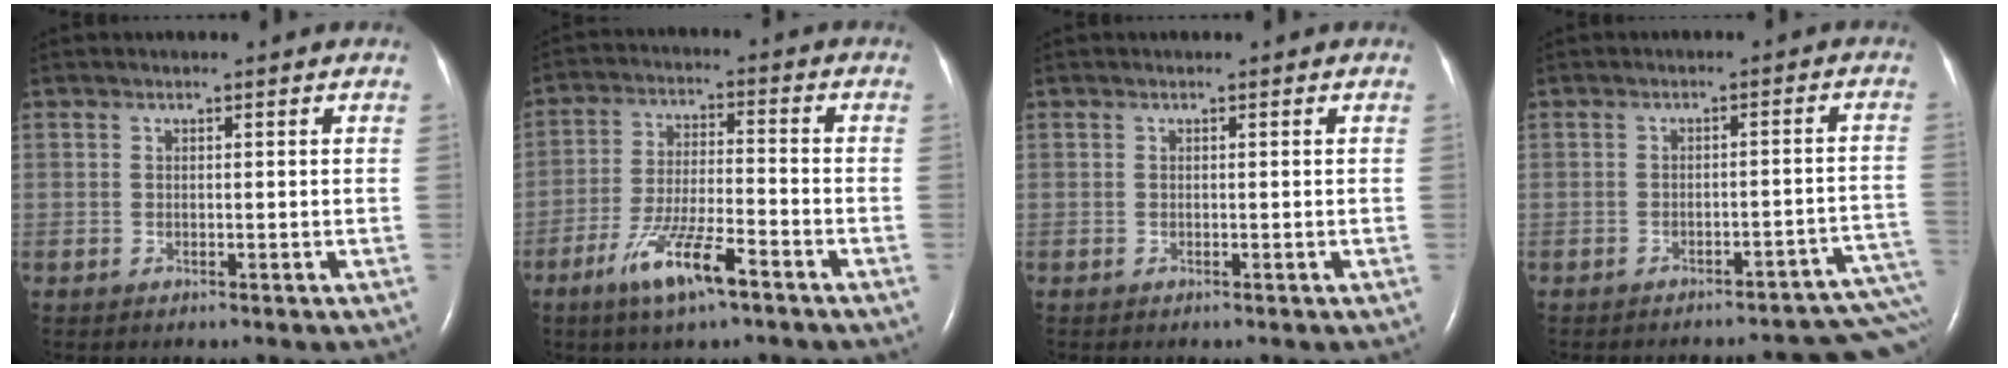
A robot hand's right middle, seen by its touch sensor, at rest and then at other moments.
{"total": 9.4, "force": [-5.7, 1.3, 7.4], "torque": [-0.148, -0.011, -0.102]}
{"total": 0.0}
{"total": 15.1, "force": [-14.0, 2.0, 5.2], "torque": [0.002, 0.031, -0.151]}